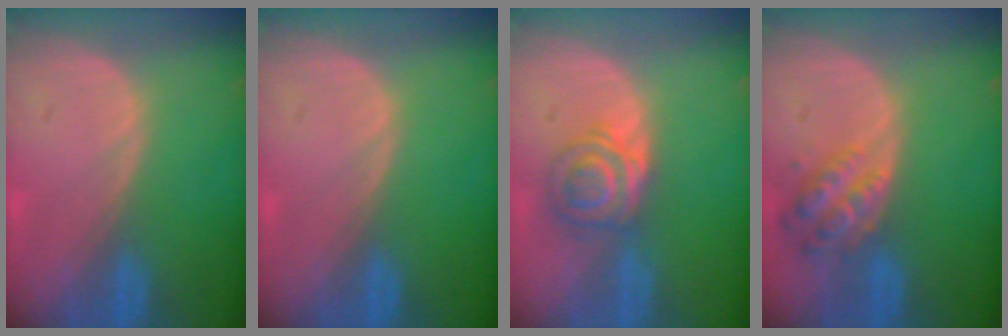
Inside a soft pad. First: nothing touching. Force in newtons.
{"total": 0.0}
{"total": 5.9, "press": 5.5, "slide": 2.2}
{"total": 6.0, "press": 5.5, "slide": 2.4}